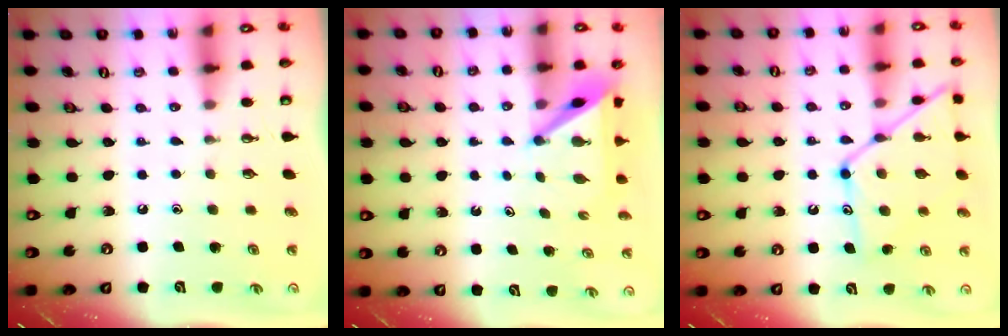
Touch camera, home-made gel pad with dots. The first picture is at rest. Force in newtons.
{"total": 5.8, "press": 5.8, "slide": 0.6}
{"total": 13.7, "press": 13.7, "slide": 1.0}